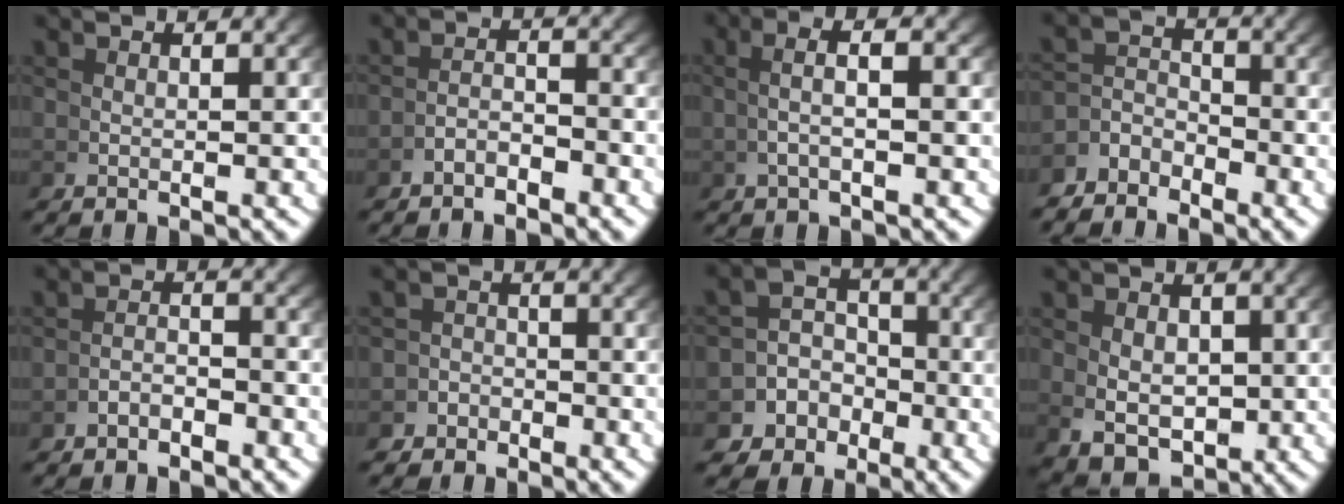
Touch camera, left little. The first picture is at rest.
{"total": 2.1, "force": [-2.0, 0.3, 0.6], "torque": [0.007, 0.000, -0.037]}
{"total": 2.8, "force": [0.7, 0.3, 2.7], "torque": [-0.046, 0.012, 0.013]}
{"total": 2.9, "force": [-1.6, 2.1, 1.2], "torque": [-0.012, -0.008, -0.031]}
{"total": 1.8, "force": [-1.7, 0.0, 0.5], "torque": [0.006, 0.000, -0.033]}
{"total": 2.4, "force": [-2.1, 1.1, -0.6], "torque": [0.022, -0.006, -0.040]}
{"total": 7.6, "force": [-2.2, 6.8, 2.7], "torque": [-0.049, -0.018, -0.042]}
{"total": 4.6, "force": [-1.6, 3.1, 3.0], "torque": [-0.062, -0.041, 0.002]}